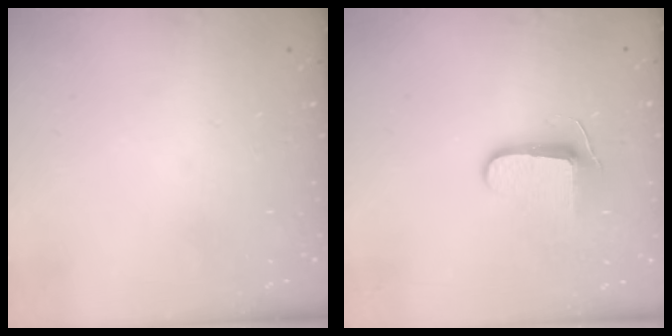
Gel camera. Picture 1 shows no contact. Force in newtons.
{"total": 9.1, "press": 9.0, "slide": 1.0}